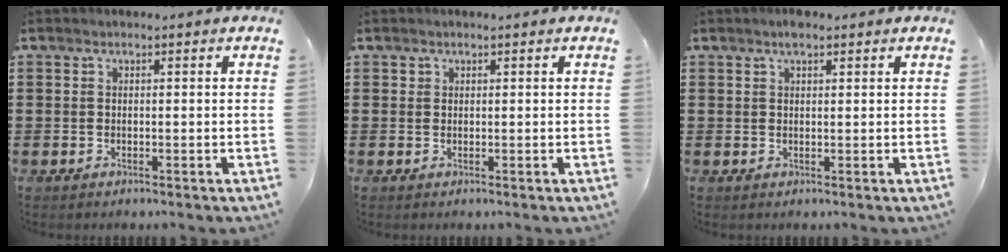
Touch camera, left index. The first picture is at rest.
{"total": 0.6, "force": [0.3, 0.5, 0.1], "torque": [-0.003, 0.004, 0.006]}
{"total": 2.2, "force": [1.6, 0.6, 1.4], "torque": [-0.029, 0.005, 0.028]}